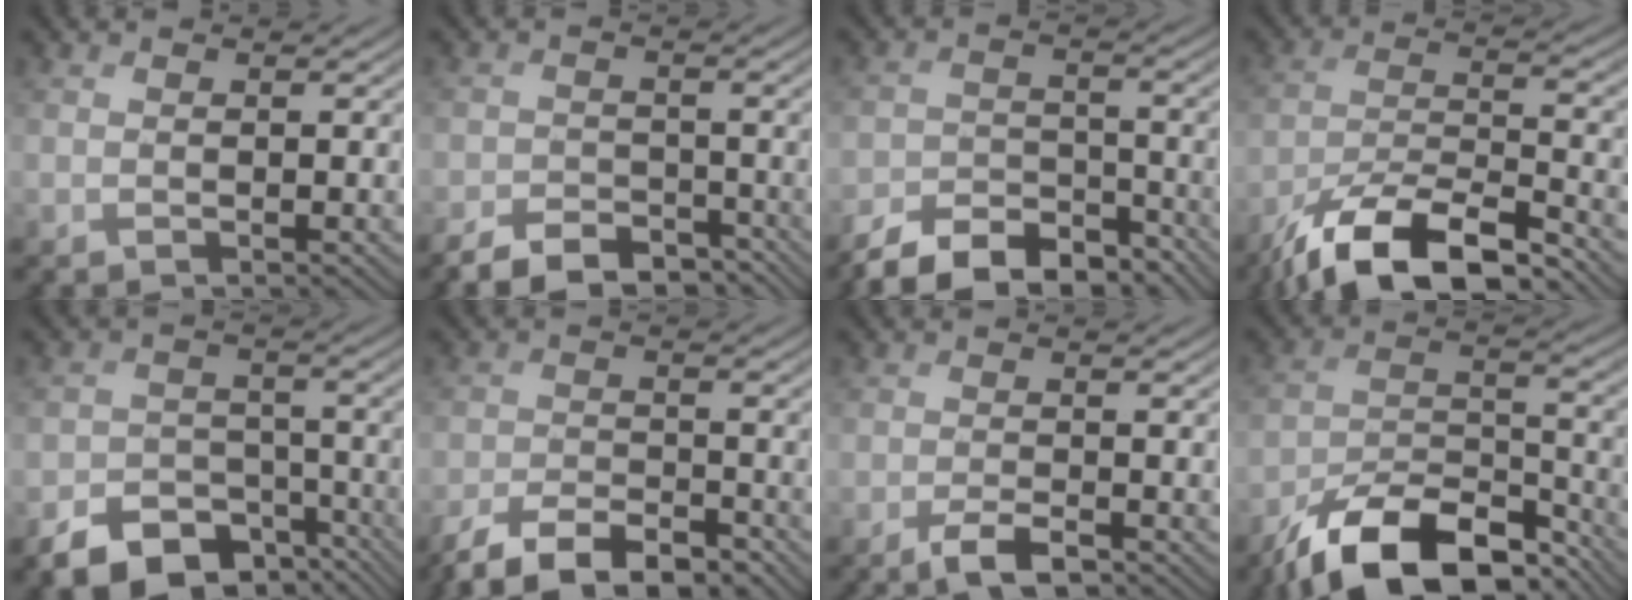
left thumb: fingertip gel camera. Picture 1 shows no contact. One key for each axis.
{"total": 7.9, "fx": -6.5, "fy": 3.7, "fz": 2.3, "tx": -0.028, "ty": -0.016, "tz": -0.104}
{"total": 9.9, "fx": -8.5, "fy": 4.1, "fz": 3.2, "tx": -0.049, "ty": -0.020, "tz": -0.141}
{"total": 12.7, "fx": -9.3, "fy": 4.3, "fz": 7.5, "tx": -0.139, "ty": -0.008, "tz": -0.180}
{"total": 8.8, "fx": -5.5, "fy": 5.8, "fz": 3.6, "tx": -0.055, "ty": -0.028, "tz": -0.092}
{"total": 8.0, "fx": -6.2, "fy": 3.2, "fz": 3.9, "tx": -0.058, "ty": -0.005, "tz": -0.120}
{"total": 3.2, "fx": -2.4, "fy": 1.1, "fz": 1.8, "tx": -0.030, "ty": 0.002, "tz": -0.048}
{"total": 14.1, "fx": -10.5, "fy": 6.0, "fz": 7.3, "tx": -0.128, "ty": -0.008, "tz": -0.191}